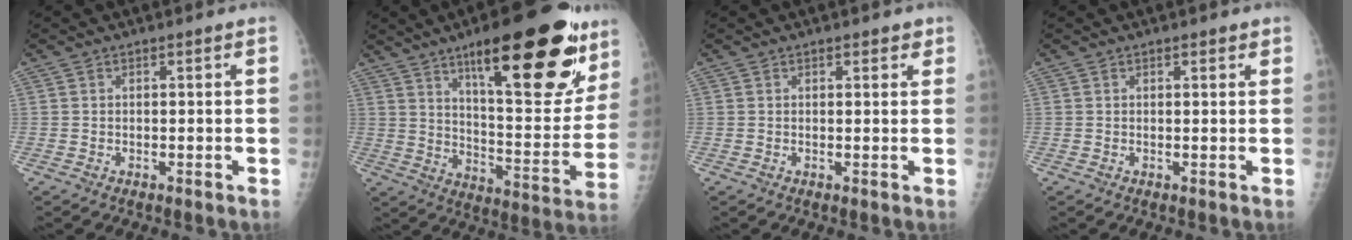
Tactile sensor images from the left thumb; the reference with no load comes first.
{"total": 28.9, "force": [16.3, 8.7, 22.2], "torque": [-0.277, -0.060, 0.245]}
{"total": 2.0, "force": [1.2, 0.9, 1.3], "torque": [-0.008, -0.003, 0.013]}
{"total": 1.2, "force": [0.8, 0.4, 0.9], "torque": [-0.011, -0.002, 0.009]}